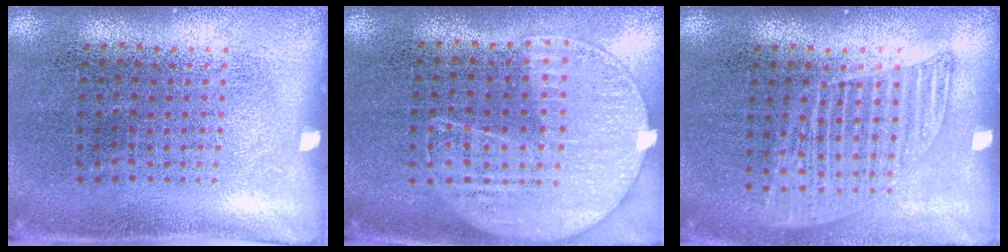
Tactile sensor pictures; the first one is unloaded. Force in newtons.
{"total": 1.1, "press": 1.0, "slide": 0.6}
{"total": 1.2, "press": 1.1, "slide": 0.5}